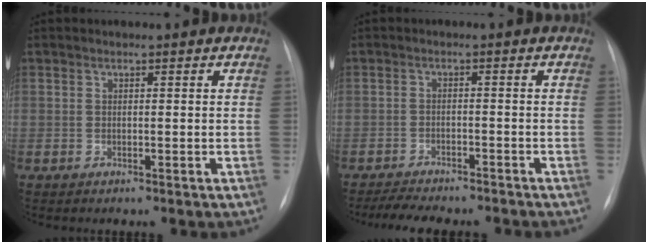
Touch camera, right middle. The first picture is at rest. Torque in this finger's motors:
{"motor_torque": [0.61, -0.65, 0.09, 0.03]}